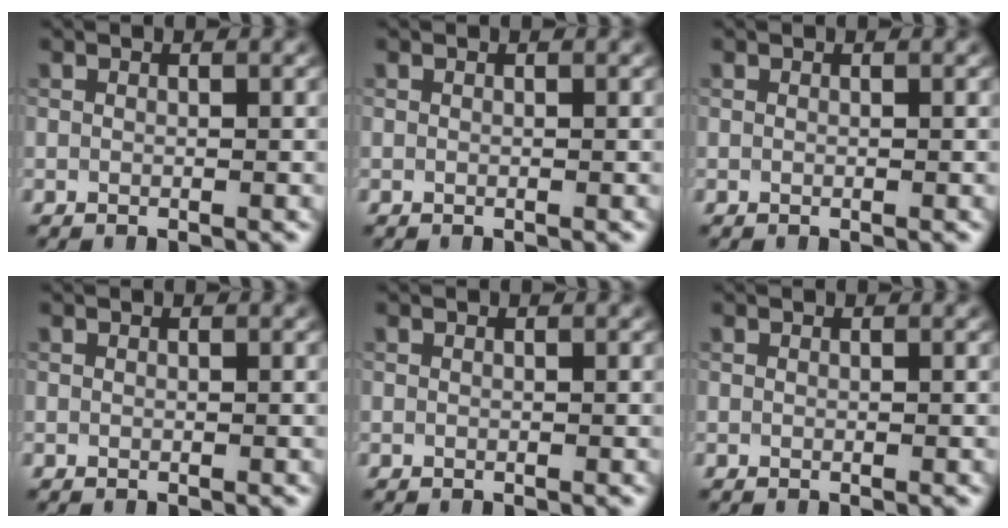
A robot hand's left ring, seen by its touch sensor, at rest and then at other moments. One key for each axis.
{"total": 0.0}
{"total": 0.0}
{"total": 0.0}
{"total": 0.0}
{"total": 0.0}